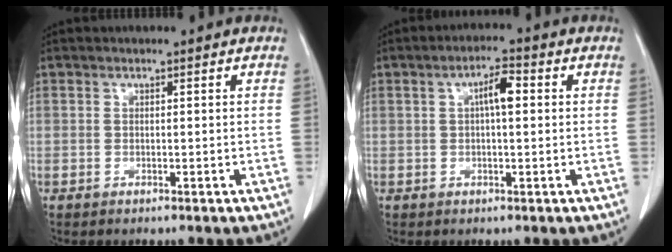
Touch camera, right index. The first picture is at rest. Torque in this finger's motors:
{"motor_torque": [0.63, -0.12, 0.13, 0.05]}